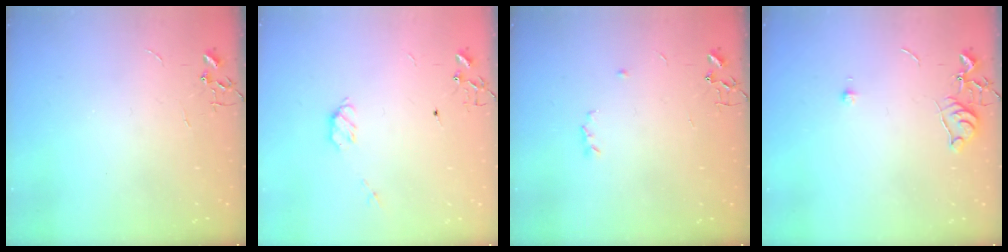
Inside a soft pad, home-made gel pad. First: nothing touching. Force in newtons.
{"total": 5.1, "press": 5.0, "slide": 0.9}
{"total": 3.2, "press": 3.1, "slide": 0.6}
{"total": 6.6, "press": 6.5, "slide": 0.8}